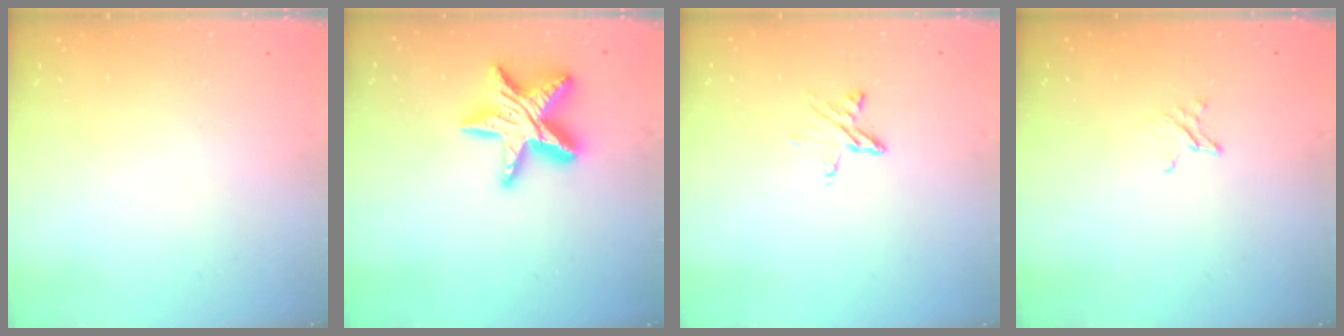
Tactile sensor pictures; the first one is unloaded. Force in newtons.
{"total": 16.4, "press": 16.3, "slide": 1.0}
{"total": 5.6, "press": 5.6, "slide": 0.6}
{"total": 2.0, "press": 2.0, "slide": 0.2}